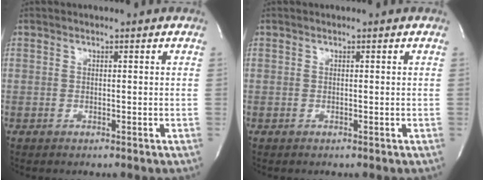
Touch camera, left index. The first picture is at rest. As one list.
[{"total": 0.0}]